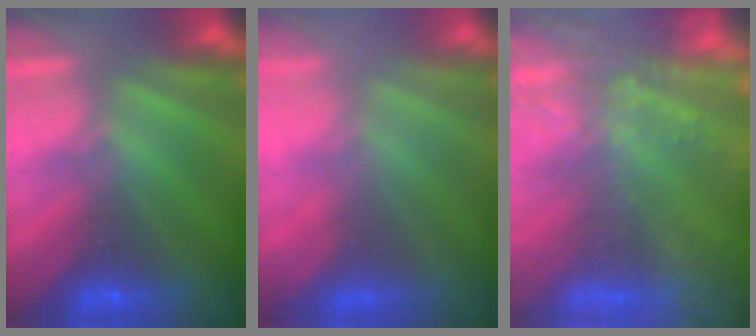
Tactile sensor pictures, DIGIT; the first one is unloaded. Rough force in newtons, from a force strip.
{"total": 1.0}
{"total": 6.8}